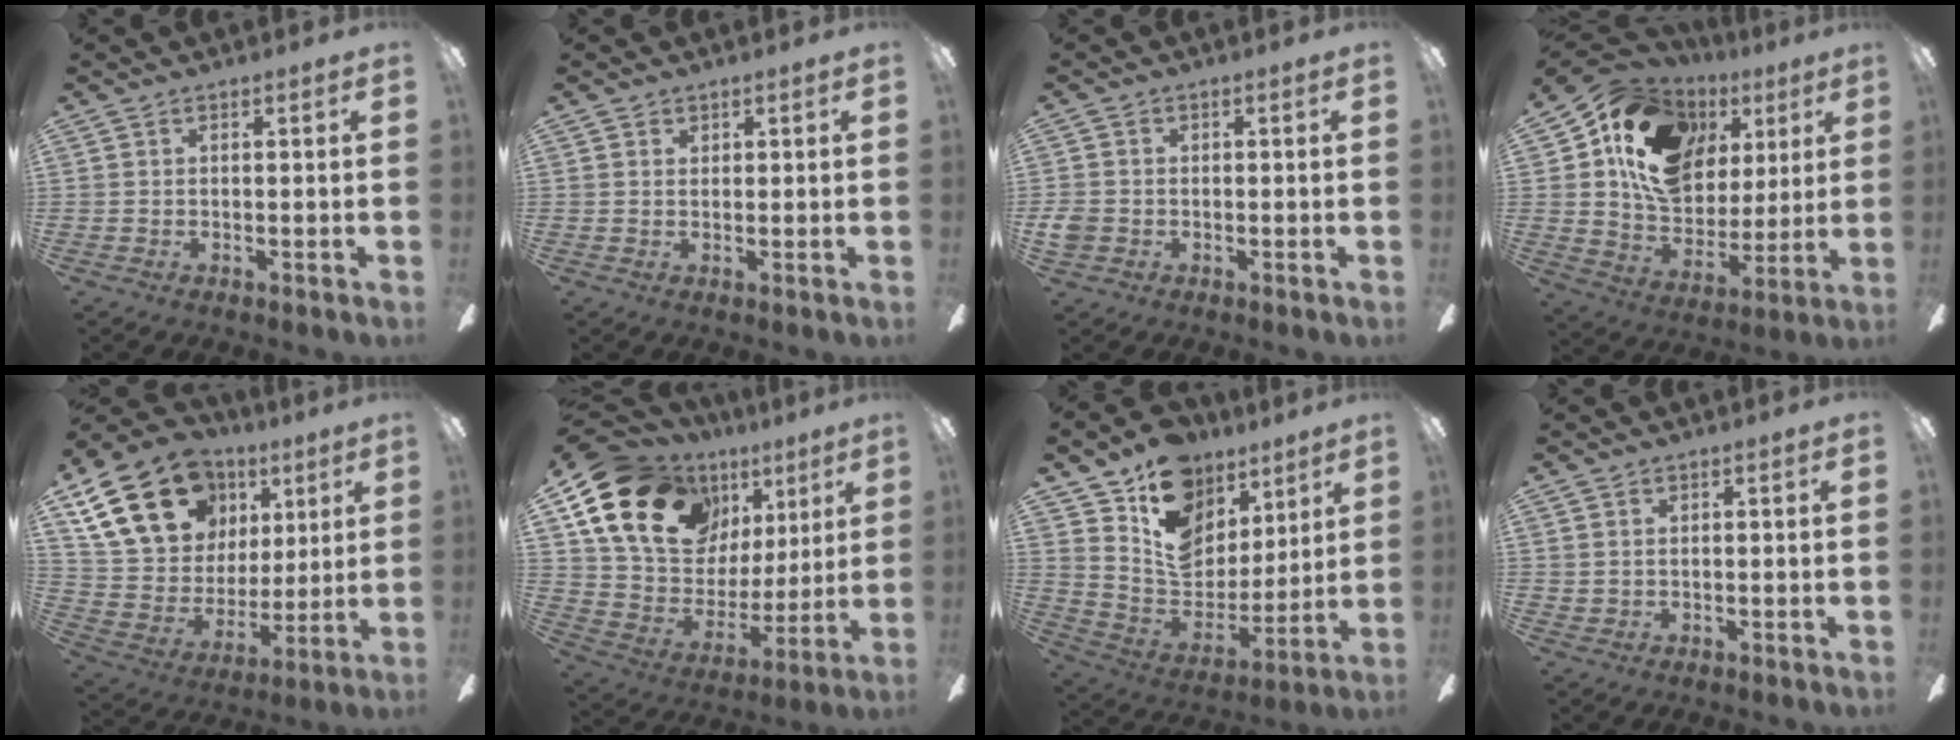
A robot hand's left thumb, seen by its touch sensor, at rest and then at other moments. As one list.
[{"total": 1.0, "force": [0.8, 0.7, 0.2], "torque": [0.004, -0.002, 0.013]}, {"total": 3.3, "force": [-0.7, 2.8, 1.6], "torque": [-0.031, 0.006, -0.012]}, {"total": 19.2, "force": [7.1, 14.8, 10.0], "torque": [-0.180, -0.028, 0.136]}, {"total": 23.2, "force": [11.3, 16.6, 11.6], "torque": [-0.223, -0.036, 0.219]}, {"total": 21.0, "force": [10.7, 14.6, 10.7], "torque": [-0.201, -0.037, 0.207]}, {"total": 17.2, "force": [10.0, 11.9, 7.6], "torque": [-0.123, -0.060, 0.188]}, {"total": 0.9, "force": [0.5, 0.7, 0.2], "torque": [-0.004, 0.004, 0.010]}]